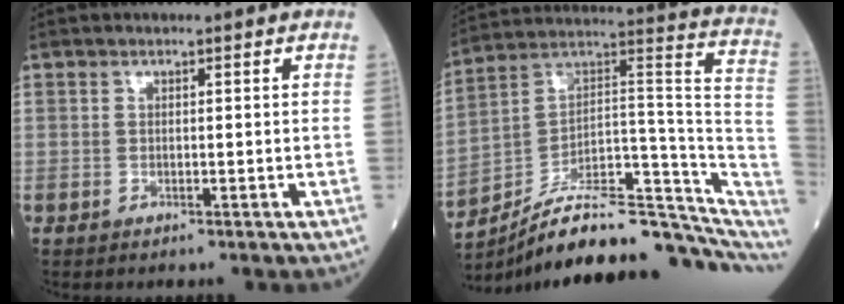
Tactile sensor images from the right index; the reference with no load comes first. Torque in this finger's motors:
{"motor_torque": [-0.47, -1.54, -0.01, -0.01]}